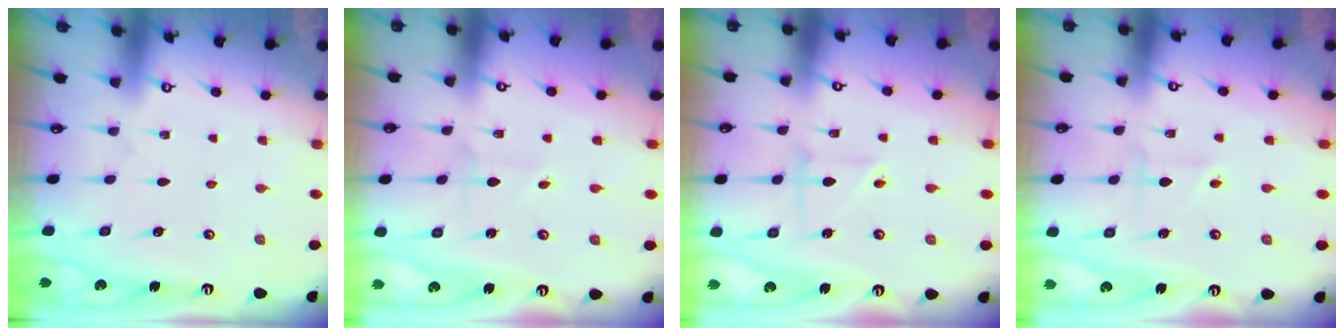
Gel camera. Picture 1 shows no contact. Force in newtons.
{"total": 1.5, "press": 1.4, "slide": 0.2}
{"total": 2.8, "press": 2.7, "slide": 0.9}
{"total": 2.0, "press": 2.0, "slide": 0.5}